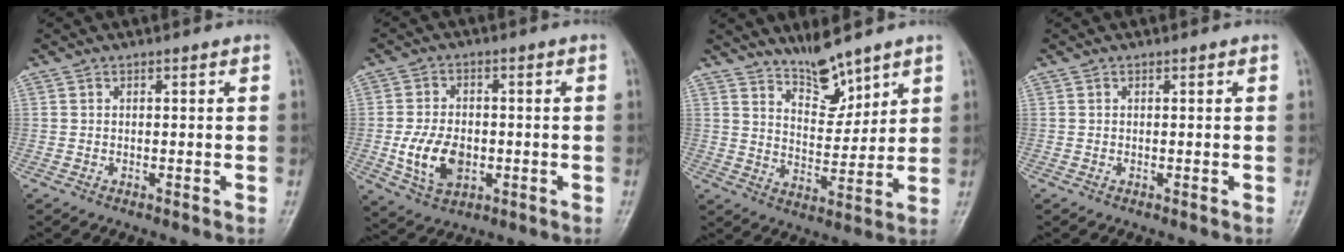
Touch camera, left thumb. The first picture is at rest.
{"total": 9.4, "force": [-1.8, 6.4, 6.7], "torque": [-0.109, 0.000, -0.025]}
{"total": 7.8, "force": [6.5, 2.5, 3.6], "torque": [-0.037, -0.058, 0.120]}
{"total": 0.0}